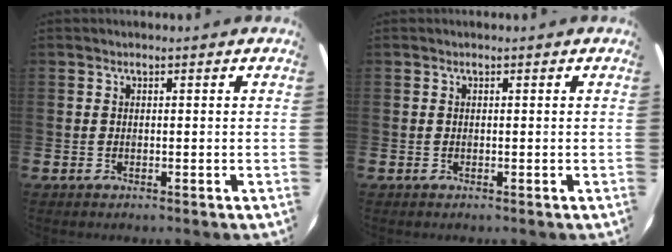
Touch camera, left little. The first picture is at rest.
{"total": 0.0}